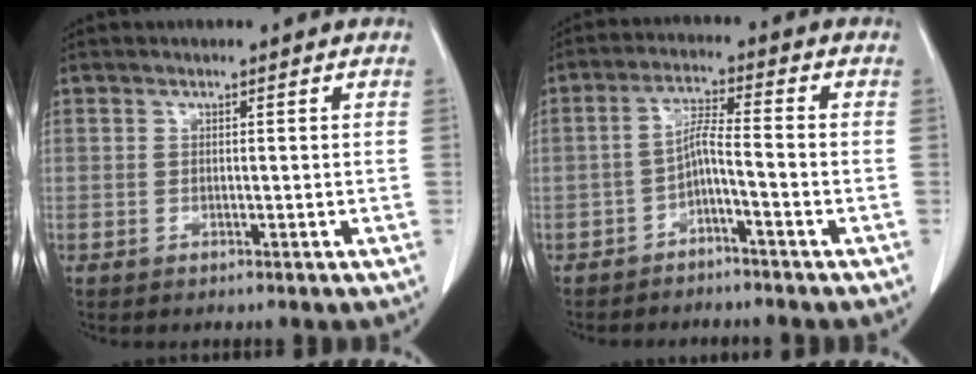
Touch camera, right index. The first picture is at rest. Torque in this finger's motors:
{"motor_torque": [0.23, -0.04, 0.17, 0.02]}